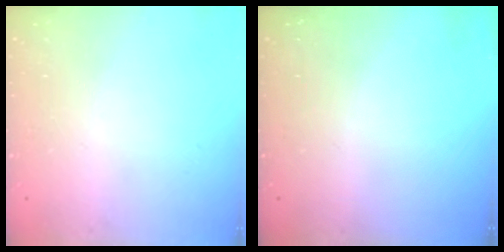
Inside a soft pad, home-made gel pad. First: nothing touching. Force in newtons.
{"total": 0.0}